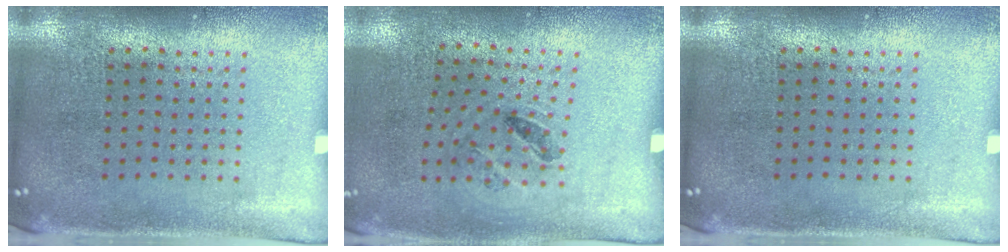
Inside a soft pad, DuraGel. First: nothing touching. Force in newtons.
{"total": 1.2, "press": 0.8, "slide": 1.0}
{"total": 0.0}